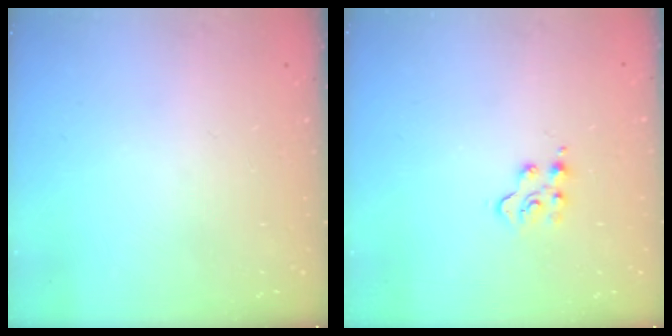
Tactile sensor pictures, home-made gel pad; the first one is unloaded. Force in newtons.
{"total": 5.2, "press": 5.2, "slide": 0.5}